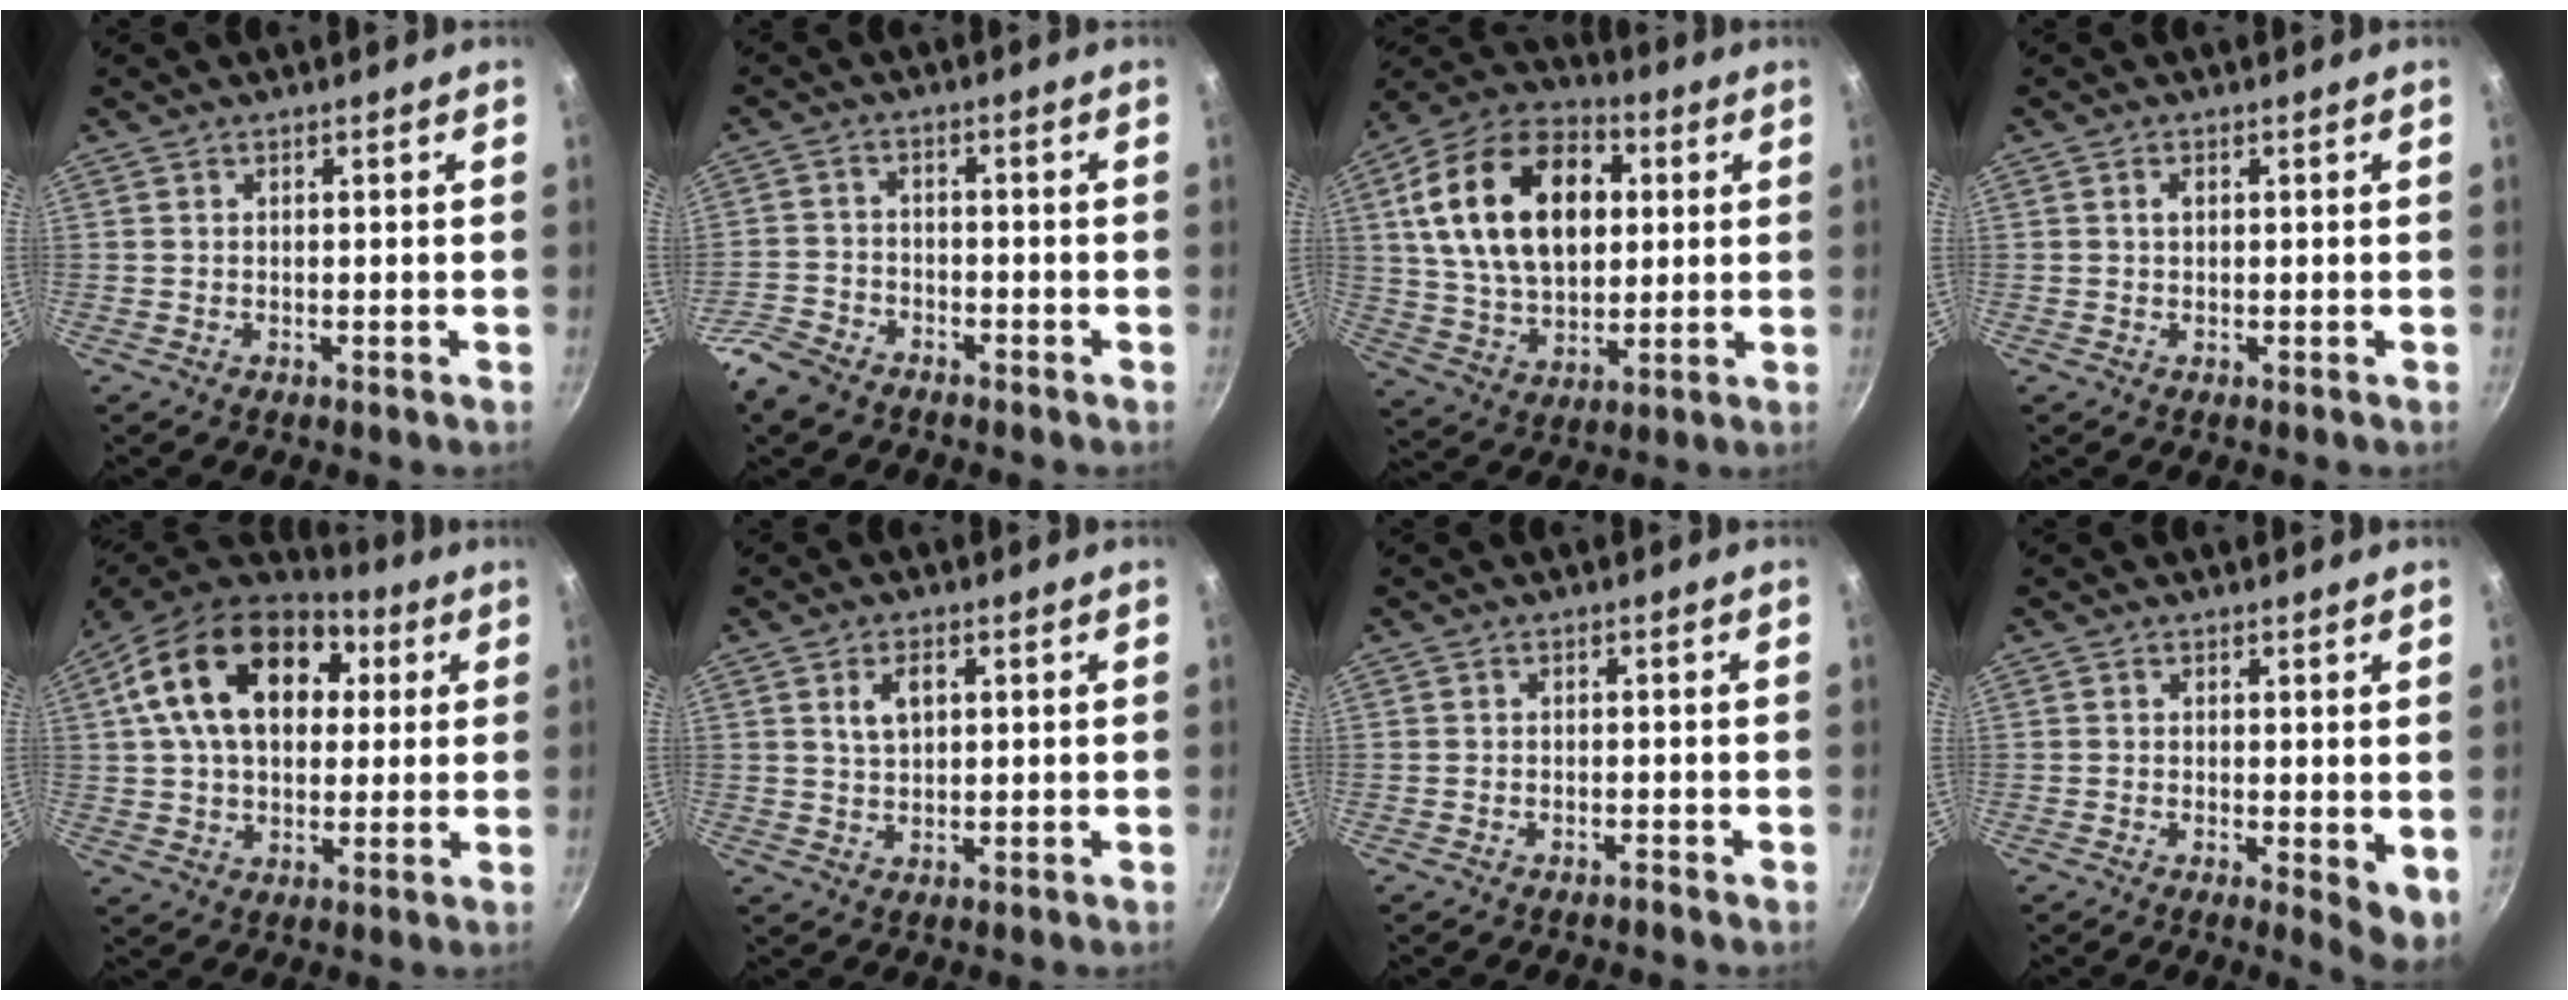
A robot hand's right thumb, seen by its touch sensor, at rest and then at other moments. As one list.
[{"total": 6.6, "force": [-4.9, 3.7, 2.5], "torque": [-0.050, 0.036, -0.099]}, {"total": 23.5, "force": [5.0, 15.2, 17.1], "torque": [-0.276, 0.008, 0.082]}, {"total": 1.1, "force": [0.3, 0.7, 0.8], "torque": [-0.011, 0.003, 0.005]}, {"total": 21.4, "force": [6.0, 14.2, 14.8], "torque": [-0.233, 0.011, 0.089]}, {"total": 4.2, "force": [1.4, 2.5, 3.1], "torque": [-0.043, -0.001, 0.027]}, {"total": 0.7, "force": [-0.7, 0.0, 0.1], "torque": [-0.009, 0.010, -0.008]}, {"total": 4.8, "force": [0.0, 1.8, 4.4], "torque": [-0.053, -0.012, 0.000]}]